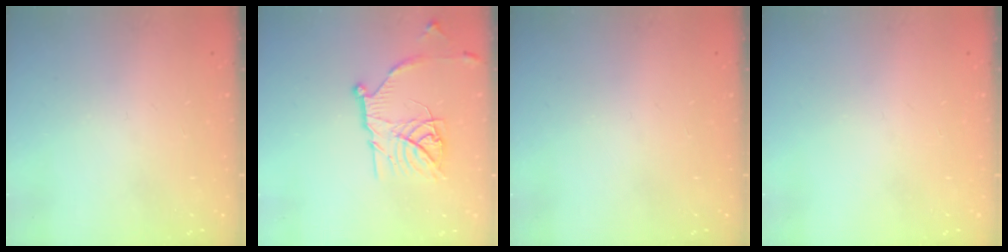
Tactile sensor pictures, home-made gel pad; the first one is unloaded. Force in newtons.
{"total": 16.4, "press": 16.4, "slide": 1.3}
{"total": 0.0}
{"total": 0.0}